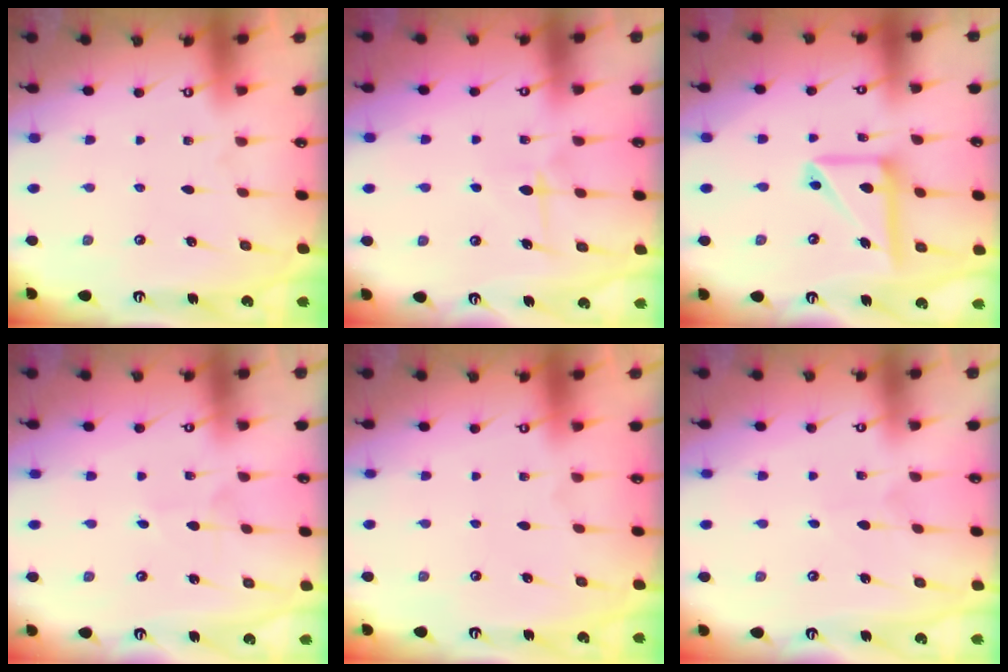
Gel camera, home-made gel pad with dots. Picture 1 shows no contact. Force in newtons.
{"total": 6.8, "press": 6.7, "slide": 0.8}
{"total": 14.4, "press": 14.3, "slide": 1.9}
{"total": 2.7, "press": 2.7, "slide": 0.3}
{"total": 0.0}
{"total": 2.6, "press": 2.6, "slide": 0.2}